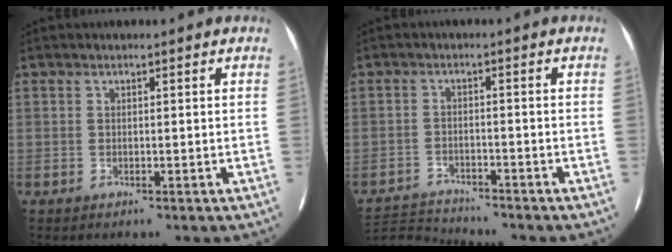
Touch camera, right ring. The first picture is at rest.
{"total": 8.0, "force": [-7.8, 1.2, 1.0], "torque": [-0.047, 0.003, -0.140]}